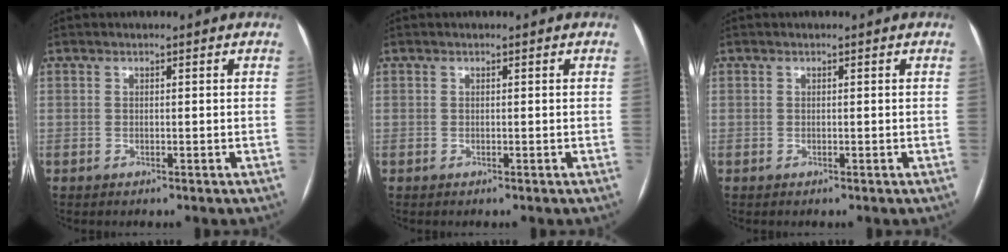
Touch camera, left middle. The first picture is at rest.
{"total": 0.0}
{"total": 0.0}